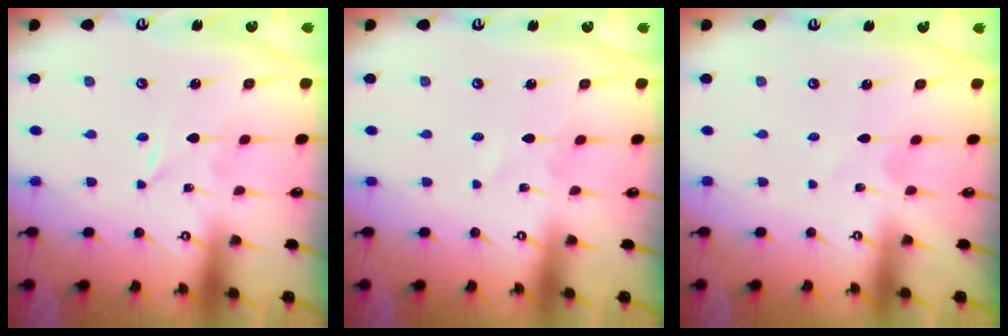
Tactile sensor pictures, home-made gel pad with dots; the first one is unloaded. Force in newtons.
{"total": 2.2, "press": 2.2, "slide": 0.2}
{"total": 1.3, "press": 1.3, "slide": 0.1}